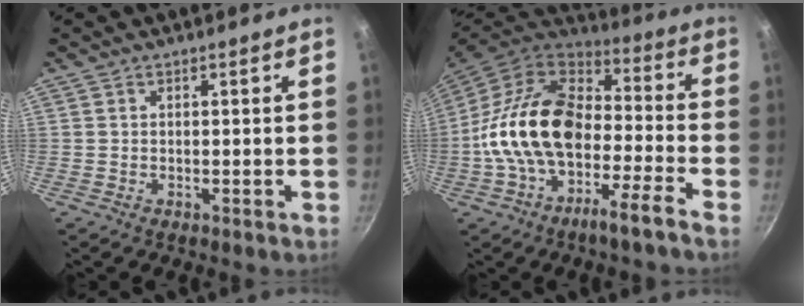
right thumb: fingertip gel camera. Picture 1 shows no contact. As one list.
[{"total": 18.0, "force": [-6.2, 7.6, 15.1], "torque": [-0.267, 0.056, -0.121]}]